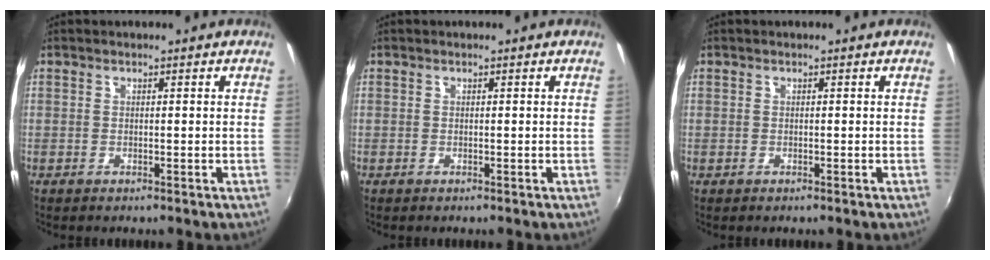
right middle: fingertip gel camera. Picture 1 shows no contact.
{"total": 0.0}
{"total": 0.0}